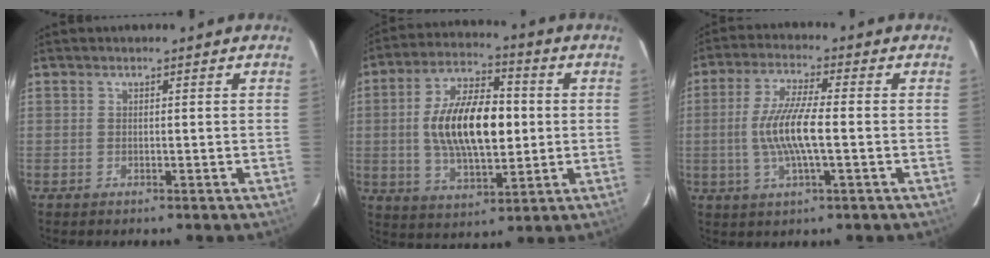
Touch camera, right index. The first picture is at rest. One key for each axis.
{"total": 16.2, "fx": 0.3, "fy": 7.6, "fz": 14.3, "tx": -0.261, "ty": 0.014, "tz": 0.009}
{"total": 9.7, "fx": -1.3, "fy": 1.5, "fz": 9.5, "tx": -0.189, "ty": -0.002, "tz": -0.025}